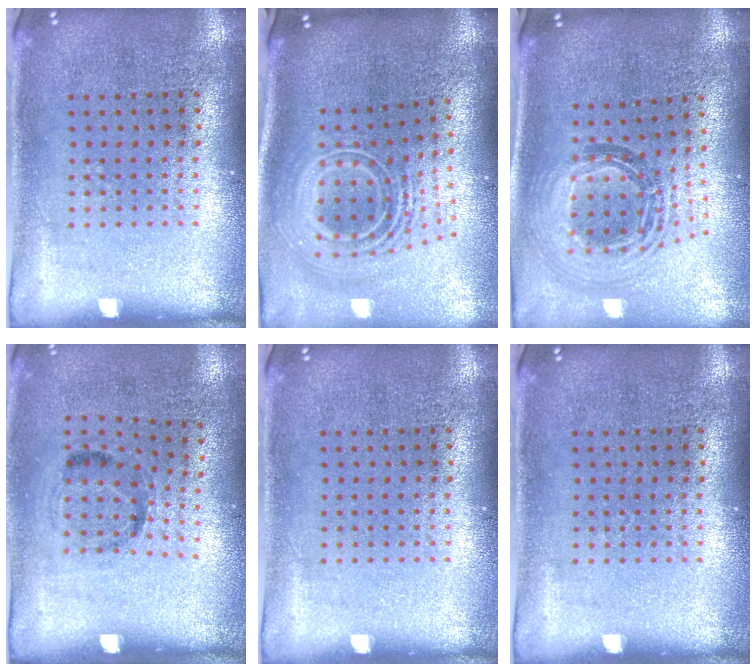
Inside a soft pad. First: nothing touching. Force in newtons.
{"total": 2.8, "press": 1.8, "slide": 2.2}
{"total": 1.3, "press": 1.2, "slide": 0.6}
{"total": 1.1, "press": 0.6, "slide": 0.9}
{"total": 0.0}
{"total": 0.0}